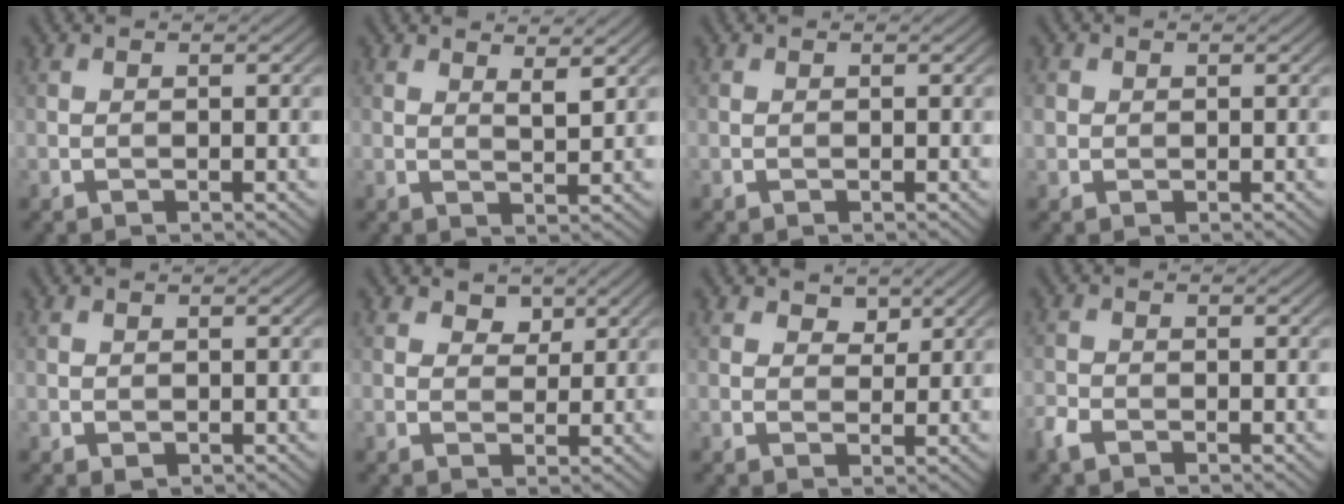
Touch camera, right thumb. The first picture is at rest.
{"total": 2.4, "force": [1.8, 0.4, 1.5], "torque": [-0.025, -0.005, 0.032]}
{"total": 0.0}
{"total": 1.6, "force": [0.2, 1.5, 0.5], "torque": [-0.015, -0.002, 0.001]}
{"total": 0.5, "force": [-0.1, 0.5, 0.3], "torque": [-0.003, -0.005, -0.001]}
{"total": 2.5, "force": [1.6, 1.6, 1.2], "torque": [-0.023, 0.000, 0.023]}
{"total": 2.4, "force": [1.6, 1.4, 1.1], "torque": [-0.020, -0.001, 0.025]}
{"total": 2.3, "force": [-1.7, 1.1, 1.1], "torque": [-0.028, -0.004, -0.044]}